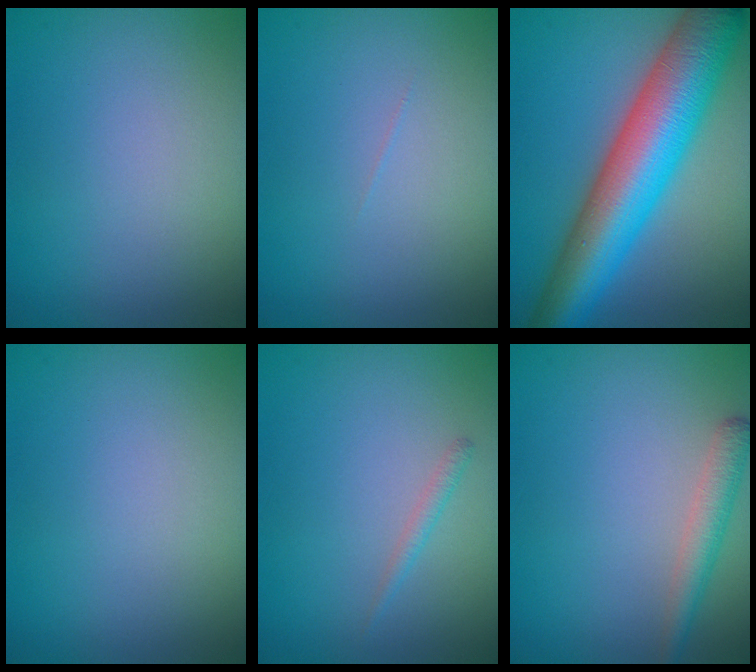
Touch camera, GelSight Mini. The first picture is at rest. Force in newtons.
{"total": 0.0}
{"total": 12.3, "press": 12.3, "slide": 0.3}
{"total": 0.0}
{"total": 0.9, "press": 0.9, "slide": 0.0}
{"total": 2.4, "press": 2.4, "slide": 0.1}